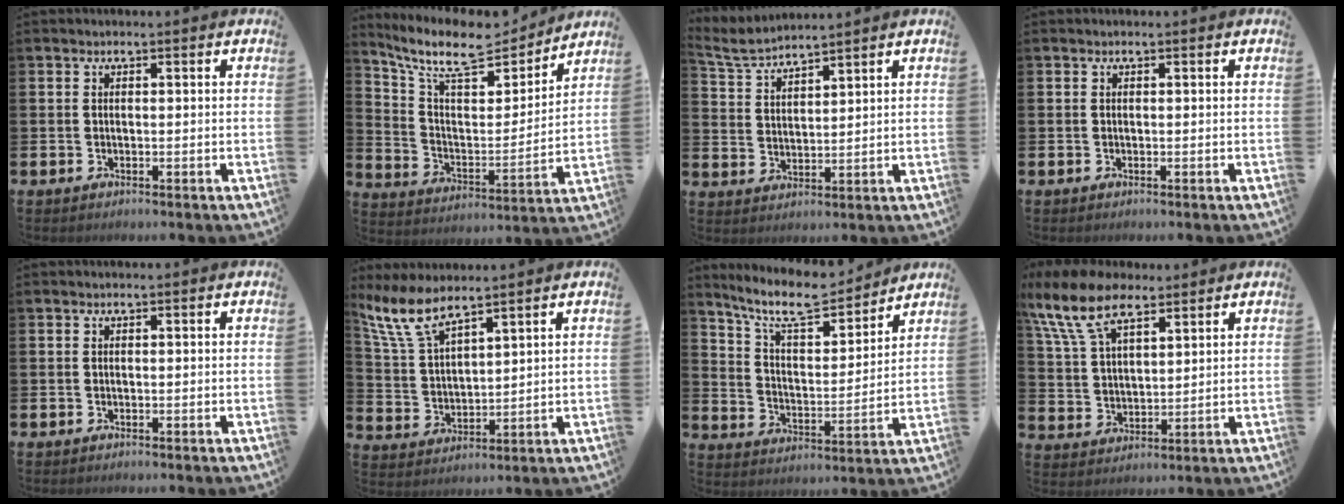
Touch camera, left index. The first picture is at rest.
{"total": 10.2, "force": [8.6, 3.2, 4.4], "torque": [-0.119, -0.057, 0.147]}
{"total": 4.5, "force": [4.5, 0.0, 0.2], "torque": [-0.024, -0.024, 0.081]}
{"total": 0.0}
{"total": 0.0}
{"total": 7.4, "force": [6.4, 1.6, 3.3], "torque": [-0.091, -0.020, 0.116]}
{"total": 9.6, "force": [8.5, 2.3, 3.8], "torque": [-0.103, -0.053, 0.149]}
{"total": 10.2, "force": [7.8, 4.3, 4.9], "torque": [-0.117, -0.022, 0.145]}